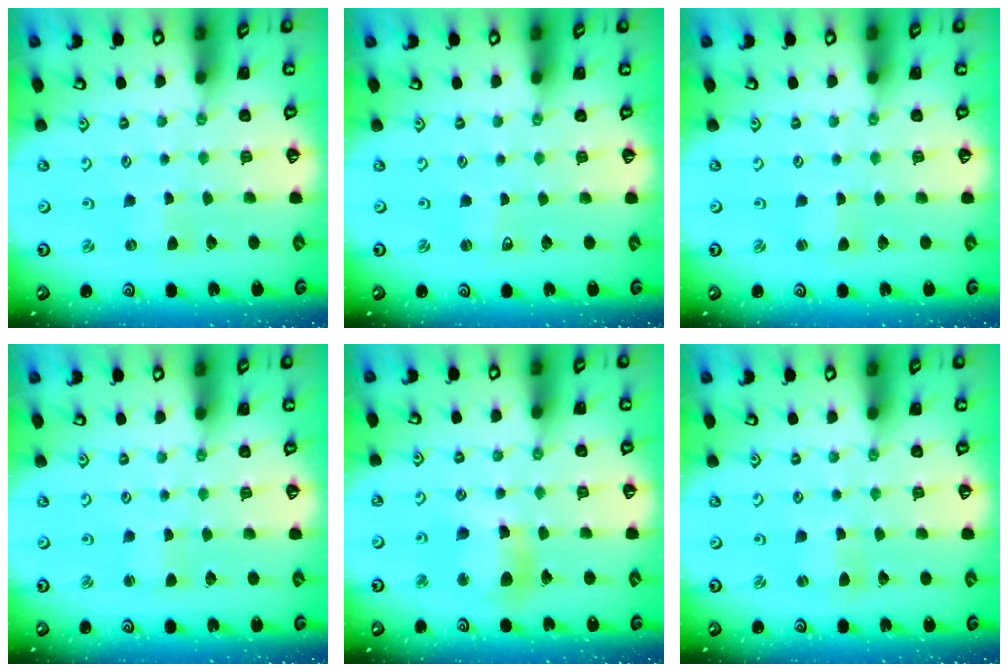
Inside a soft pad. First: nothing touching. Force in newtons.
{"total": 0.8, "press": 0.7, "slide": 0.2}
{"total": 0.7, "press": 0.7, "slide": 0.1}
{"total": 1.3, "press": 1.3, "slide": 0.0}
{"total": 11.1, "press": 11.0, "slide": 1.5}
{"total": 0.9, "press": 0.9, "slide": 0.2}